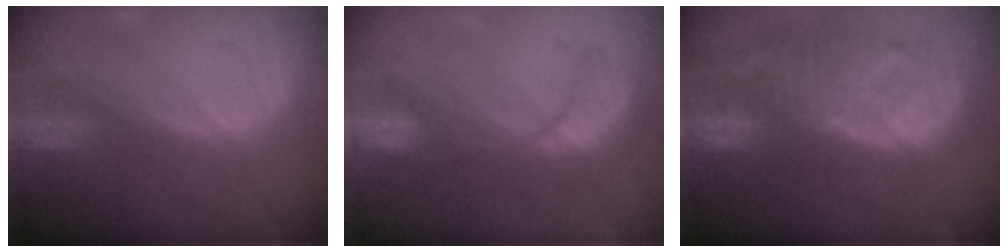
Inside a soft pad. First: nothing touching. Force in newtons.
{"total": 8.7, "press": 7.7, "slide": 4.0}
{"total": 12.5, "press": 10.8, "slide": 6.3}